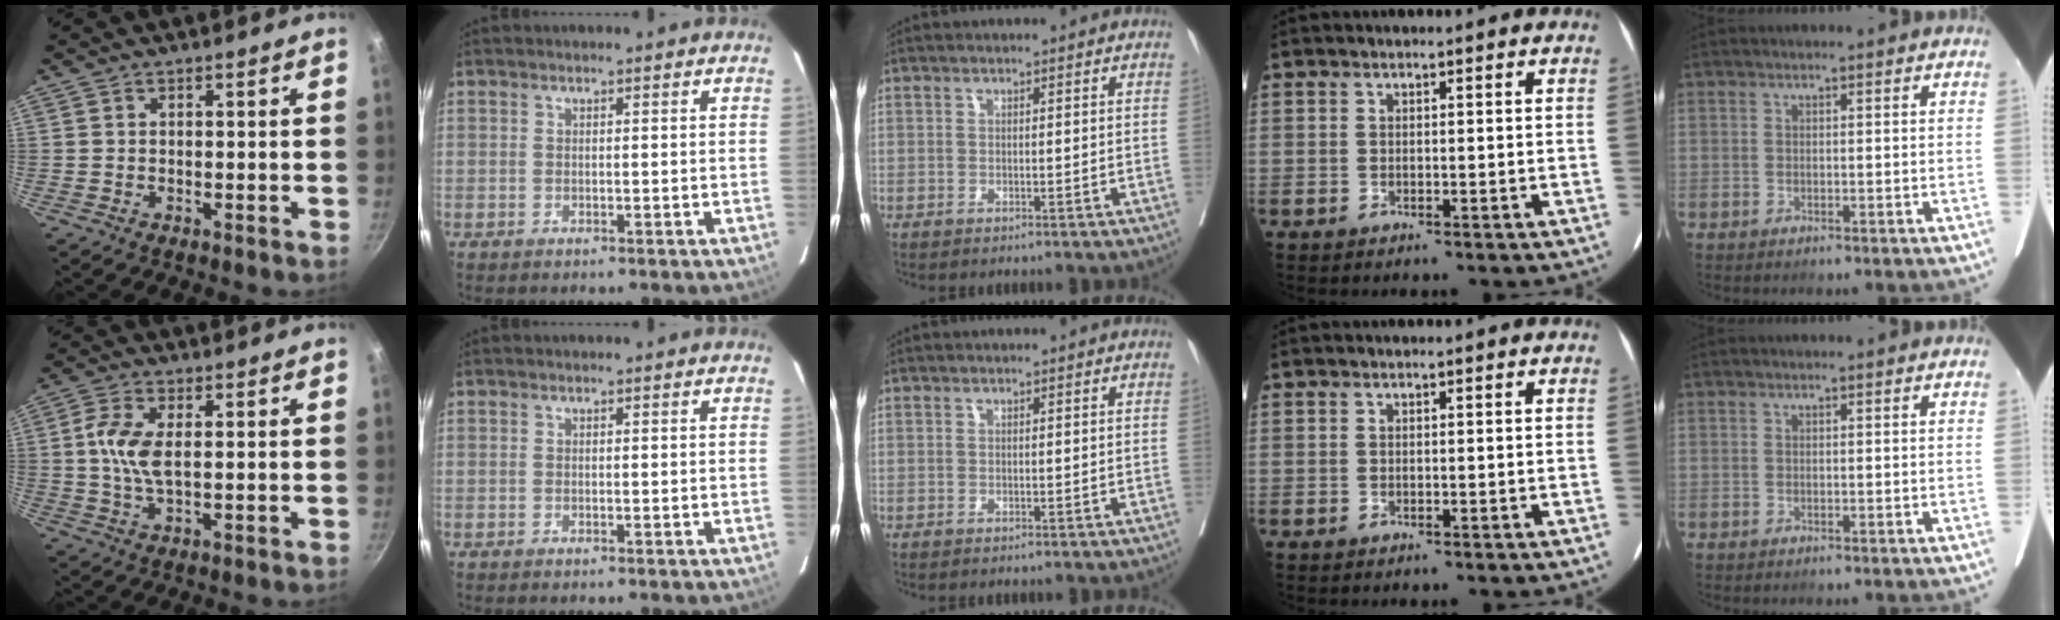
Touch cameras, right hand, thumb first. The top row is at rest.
{"thumb": {"total": 7.5, "force": [0.9, 3.4, 6.6], "torque": [-0.149, -0.002, 0.014]}}